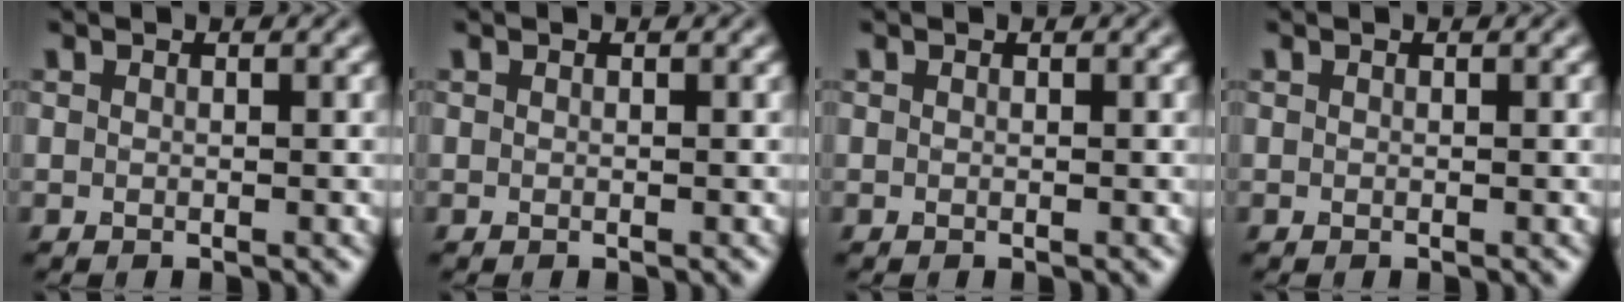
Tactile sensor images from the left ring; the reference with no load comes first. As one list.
[{"total": 0.0}, {"total": 0.0}, {"total": 0.0}]